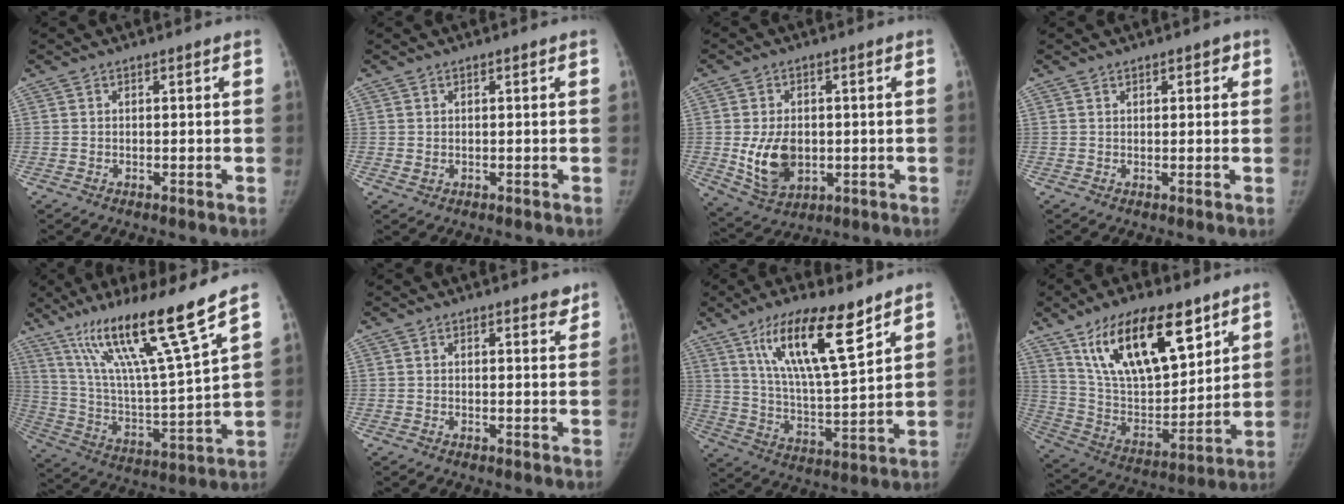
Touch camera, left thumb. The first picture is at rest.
{"total": 1.0, "force": [0.4, 0.6, 0.6], "torque": [-0.009, -0.004, 0.012]}
{"total": 10.0, "force": [-0.7, 6.9, 7.1], "torque": [-0.107, -0.009, 0.005]}
{"total": 2.1, "force": [1.1, 1.2, 1.2], "torque": [-0.001, -0.003, 0.014]}
{"total": 20.8, "force": [13.8, 0.5, 15.6], "torque": [-0.251, -0.067, 0.251]}
{"total": 2.3, "force": [1.9, 0.9, 1.1], "torque": [0.001, -0.011, 0.021]}
{"total": 17.2, "force": [10.3, 4.2, 13.1], "torque": [-0.211, -0.053, 0.193]}
{"total": 23.2, "force": [13.2, 10.1, 16.2], "torque": [-0.241, -0.046, 0.246]}